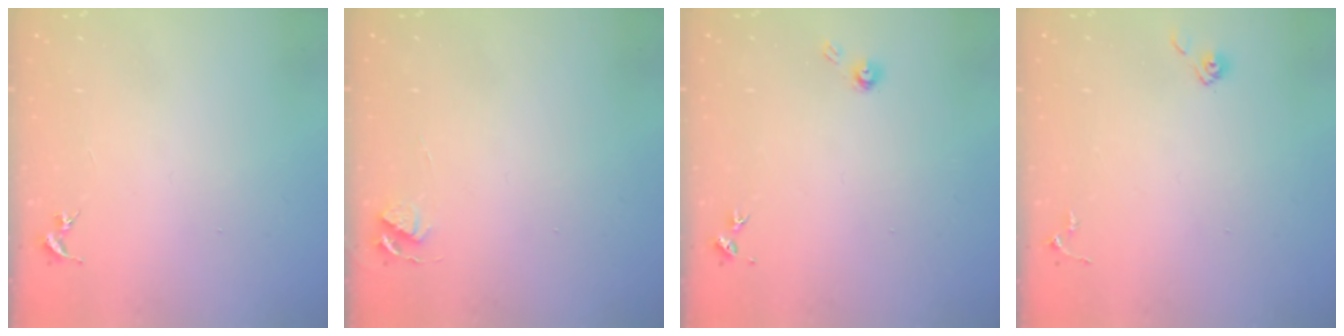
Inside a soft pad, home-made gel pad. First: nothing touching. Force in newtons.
{"total": 3.9, "press": 3.8, "slide": 0.5}
{"total": 4.0, "press": 4.0, "slide": 0.3}
{"total": 3.3, "press": 3.3, "slide": 0.4}